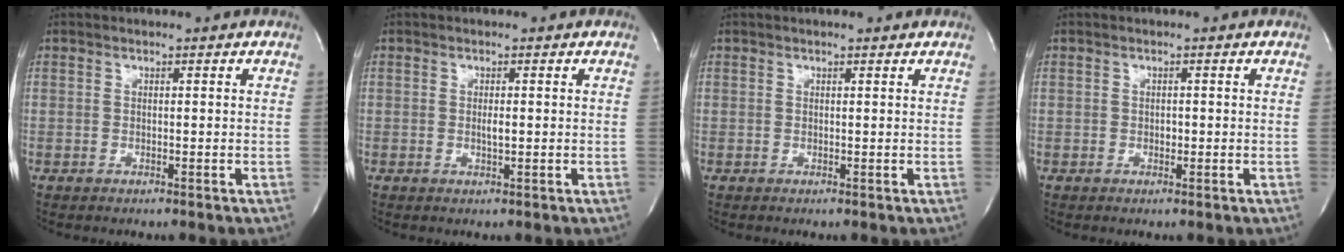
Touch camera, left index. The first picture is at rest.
{"total": 1.3, "force": [0.0, 0.3, 1.2], "torque": [-0.025, -0.001, 0.001]}
{"total": 1.6, "force": [1.3, 0.3, 0.9], "torque": [-0.016, 0.009, 0.017]}
{"total": 0.8, "force": [-0.1, 0.6, 0.5], "torque": [-0.009, 0.001, -0.003]}